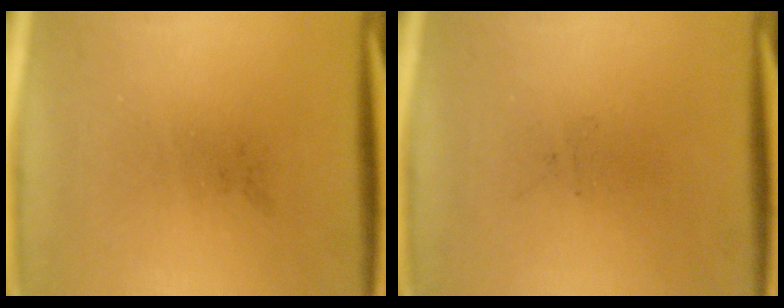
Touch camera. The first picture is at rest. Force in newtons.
{"total": 0.0}